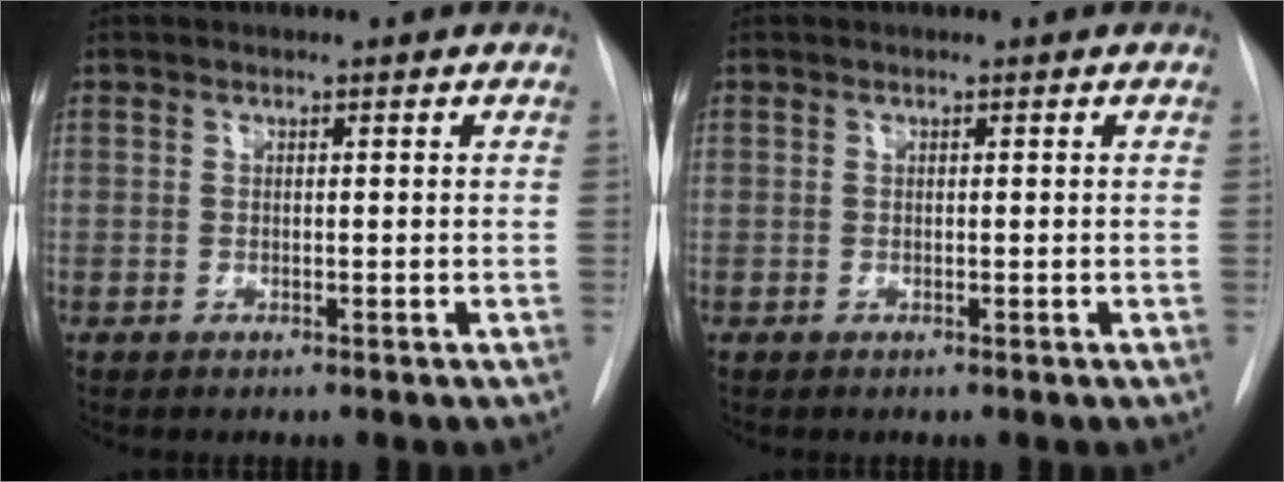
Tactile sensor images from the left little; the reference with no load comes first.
{"total": 0.0}